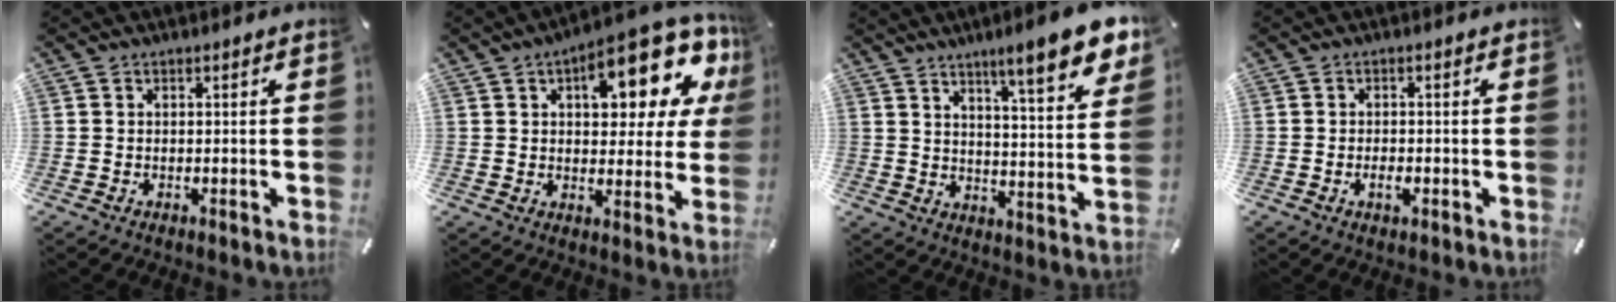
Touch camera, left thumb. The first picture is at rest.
{"total": 18.2, "force": [8.4, 8.7, 13.6], "torque": [-0.167, -0.054, 0.134]}
{"total": 13.2, "force": [9.6, 2.2, 8.8], "torque": [-0.129, -0.061, 0.155]}
{"total": 2.2, "force": [-0.8, 1.1, 1.7], "torque": [-0.031, 0.002, -0.013]}